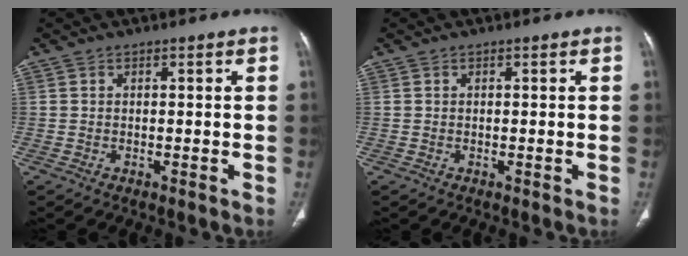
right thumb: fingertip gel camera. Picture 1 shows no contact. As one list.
[{"total": 0.0}]